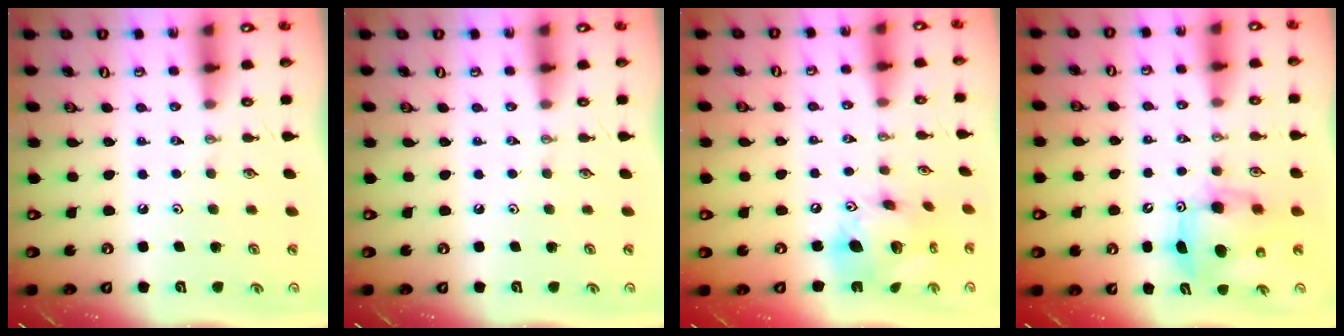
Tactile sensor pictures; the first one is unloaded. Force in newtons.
{"total": 0.0}
{"total": 16.8, "press": 16.7, "slide": 1.8}
{"total": 8.2, "press": 8.2, "slide": 0.6}